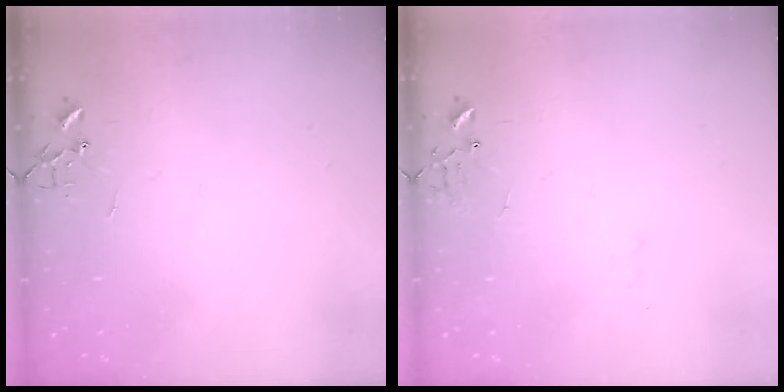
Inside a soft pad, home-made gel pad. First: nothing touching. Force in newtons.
{"total": 8.0, "press": 8.0, "slide": 0.9}